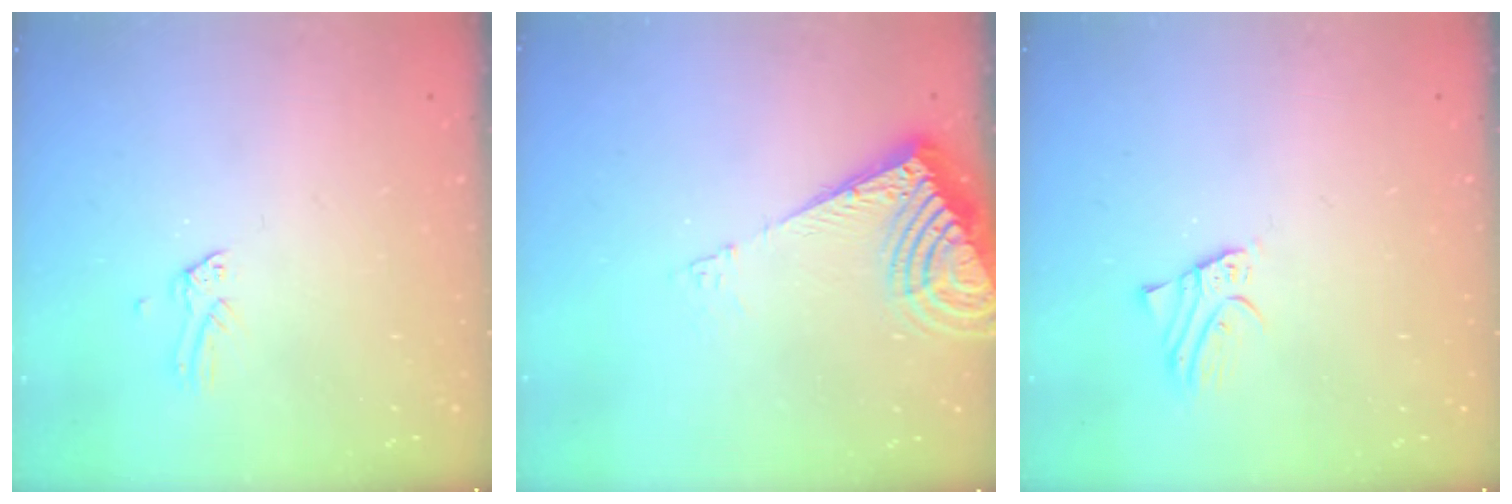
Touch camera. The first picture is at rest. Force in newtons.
{"total": 10.7, "press": 10.6, "slide": 1.2}
{"total": 1.9, "press": 1.9, "slide": 0.1}